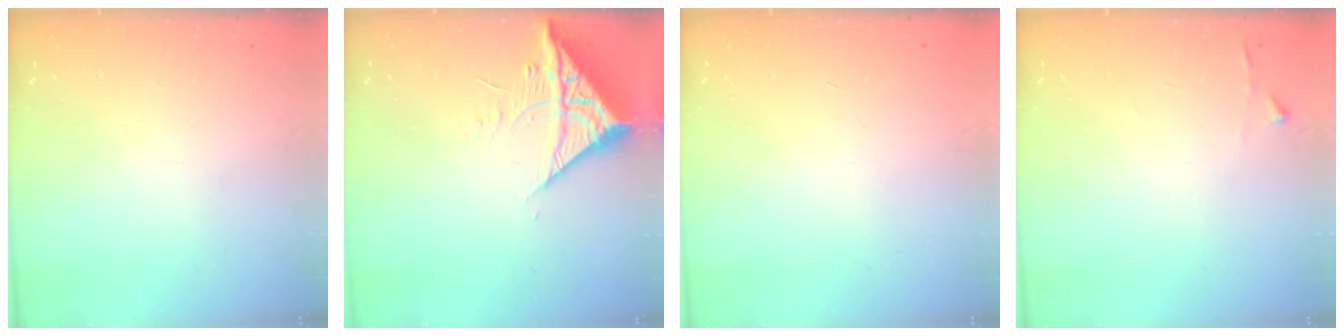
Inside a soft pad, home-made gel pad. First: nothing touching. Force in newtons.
{"total": 10.4, "press": 10.3, "slide": 1.4}
{"total": 1.6, "press": 1.6, "slide": 0.1}
{"total": 2.9, "press": 2.9, "slide": 0.3}